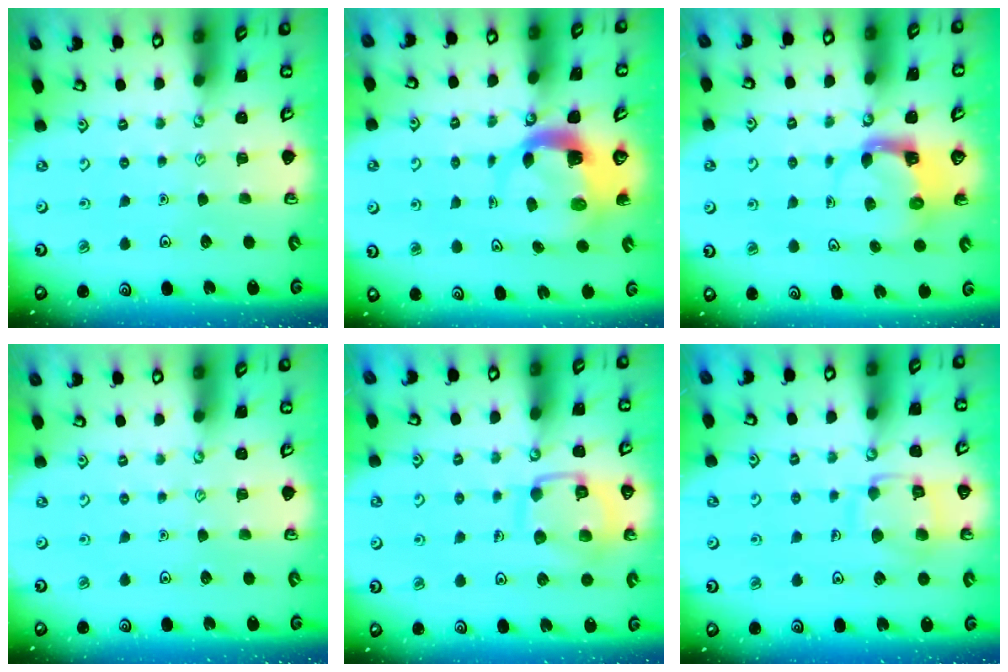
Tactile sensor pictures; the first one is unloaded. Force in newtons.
{"total": 5.2, "press": 5.1, "slide": 0.6}
{"total": 3.9, "press": 3.9, "slide": 0.6}
{"total": 0.0}
{"total": 12.0, "press": 12.0, "slide": 0.6}
{"total": 11.6, "press": 11.5, "slide": 0.8}